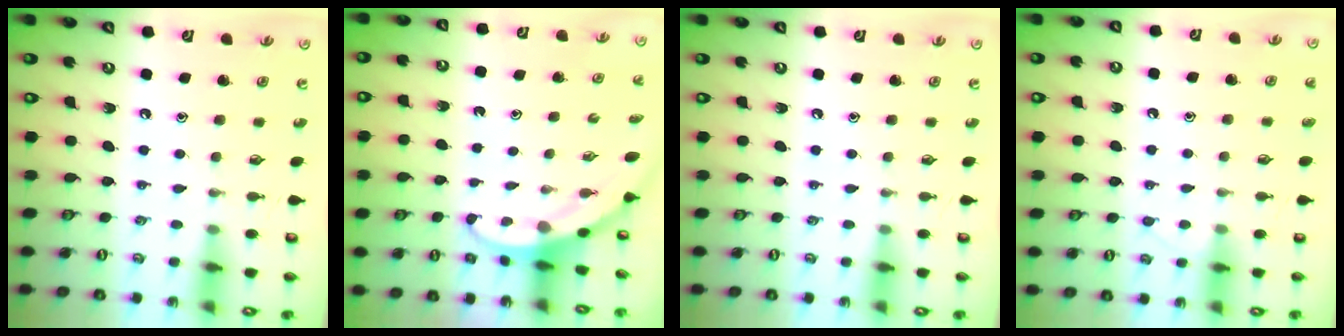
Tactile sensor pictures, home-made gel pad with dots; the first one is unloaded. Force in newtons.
{"total": 3.1, "press": 3.1, "slide": 0.1}
{"total": 0.0}
{"total": 5.5, "press": 5.5, "slide": 0.6}